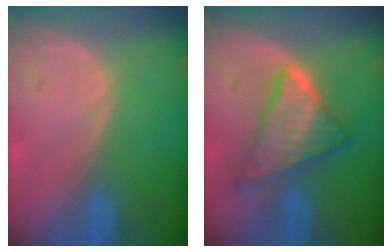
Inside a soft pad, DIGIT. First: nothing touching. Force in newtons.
{"total": 8.7, "press": 8.7, "slide": 0.7}